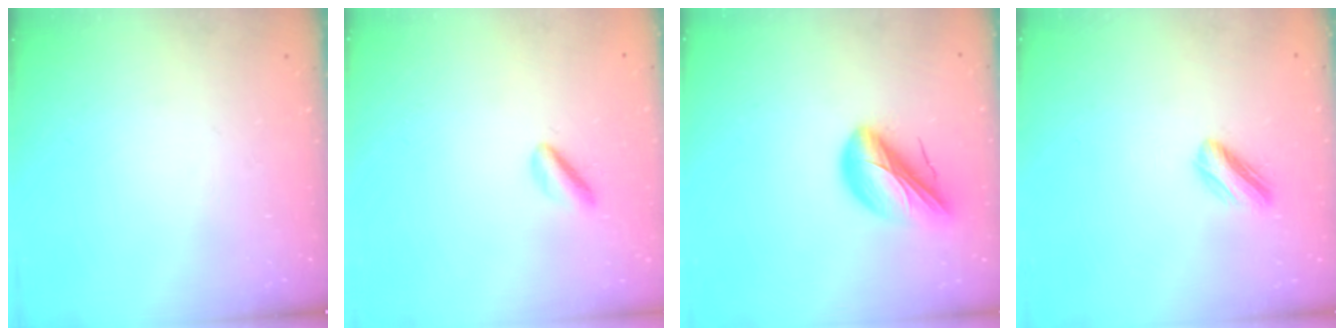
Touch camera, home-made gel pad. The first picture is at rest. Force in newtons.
{"total": 2.5, "press": 2.5, "slide": 0.3}
{"total": 12.8, "press": 12.4, "slide": 3.2}
{"total": 5.0, "press": 5.0, "slide": 0.6}